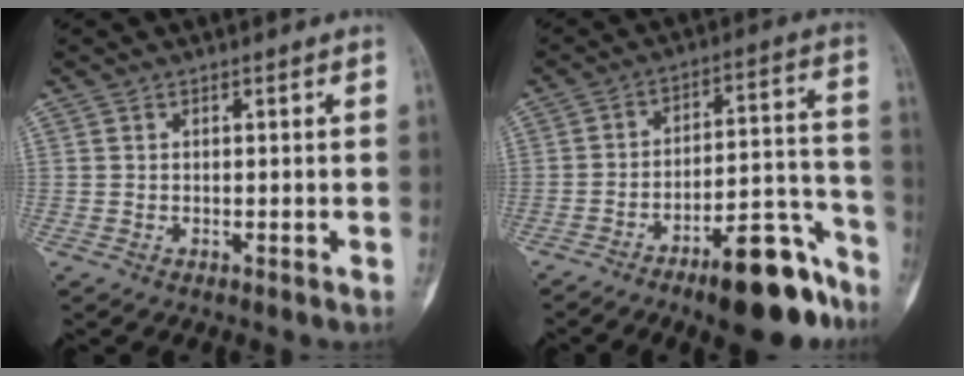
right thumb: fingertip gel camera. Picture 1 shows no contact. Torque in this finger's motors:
{"motor_torque": [2.94, 2.06, 1.08, -1.17, 0.24]}